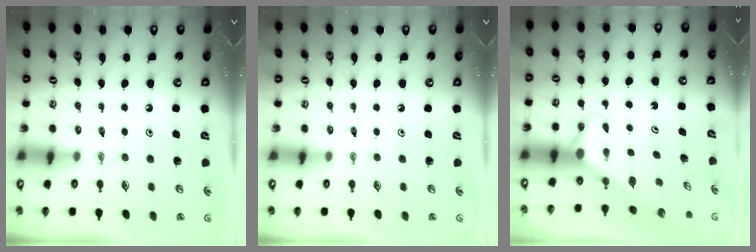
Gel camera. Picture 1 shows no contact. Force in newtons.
{"total": 0.0}
{"total": 2.9, "press": 2.9, "slide": 0.0}